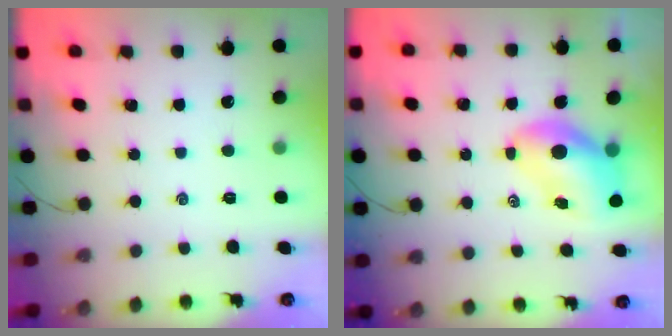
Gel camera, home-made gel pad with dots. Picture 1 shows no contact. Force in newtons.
{"total": 8.2, "press": 7.8, "slide": 2.4}